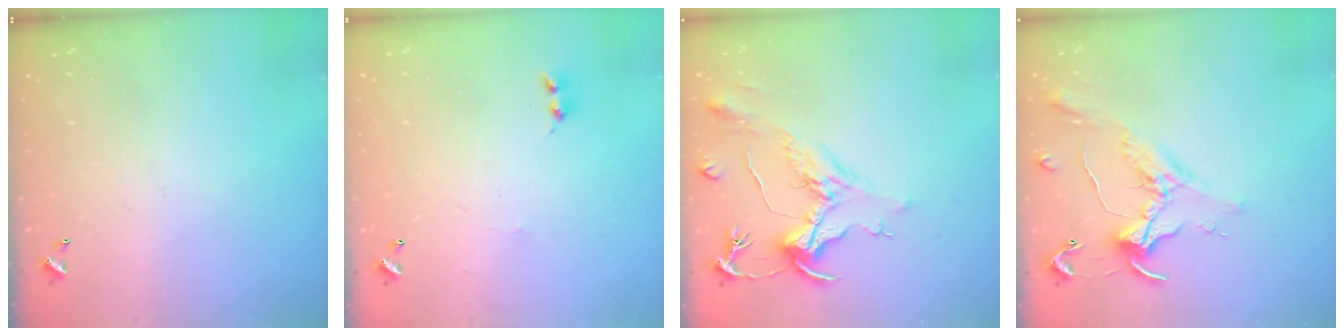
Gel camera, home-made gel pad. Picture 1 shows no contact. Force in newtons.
{"total": 0.0}
{"total": 2.2, "press": 1.7, "slide": 1.3}
{"total": 1.1, "press": 1.0, "slide": 0.4}